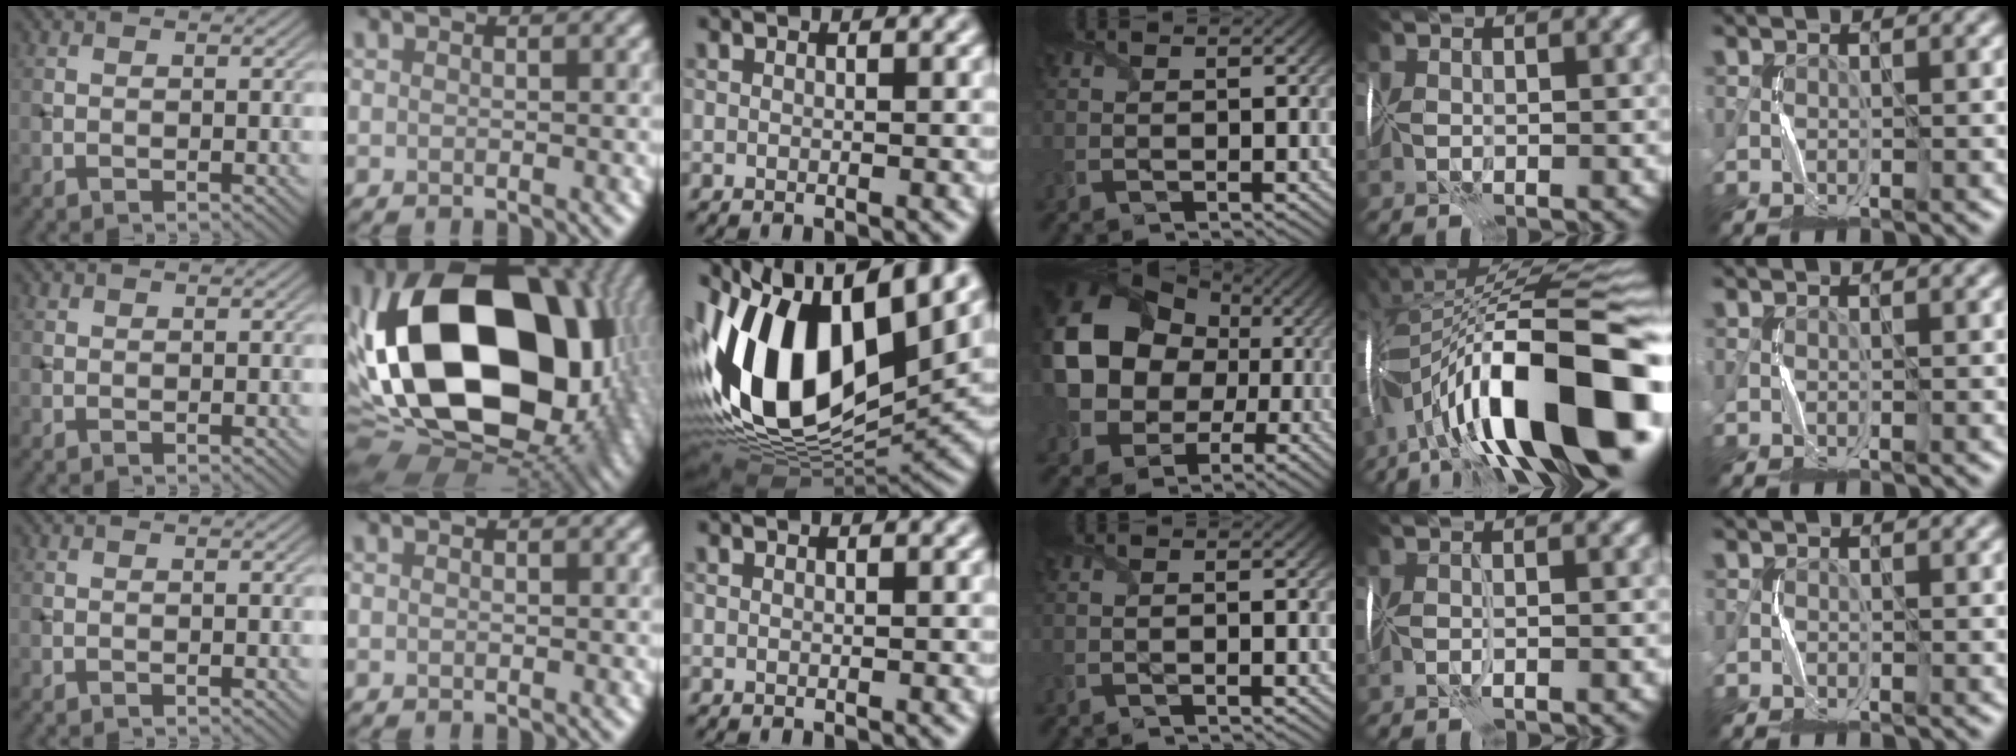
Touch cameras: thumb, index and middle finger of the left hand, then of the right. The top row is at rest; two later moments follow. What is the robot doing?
{"motion": "fold", "object": "wrapping paper"}